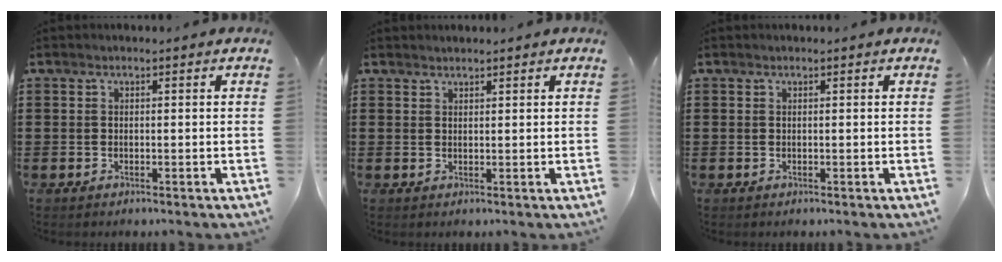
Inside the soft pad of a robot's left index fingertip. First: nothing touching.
{"total": 1.1, "force": [1.1, 0.1, 0.0], "torque": [-0.001, 0.000, 0.022]}
{"total": 0.0}